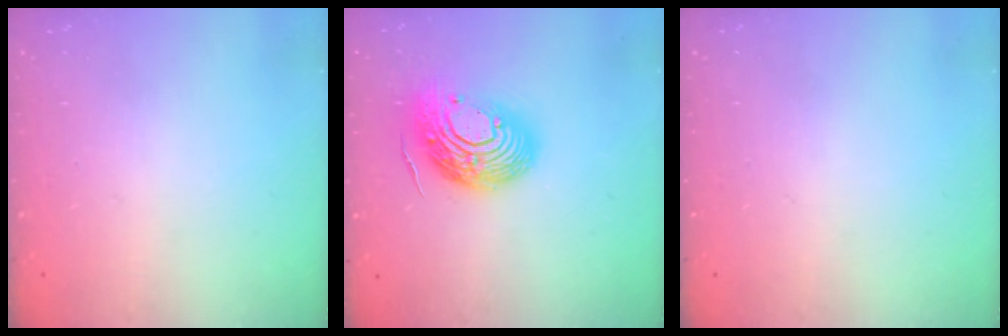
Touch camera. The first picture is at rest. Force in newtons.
{"total": 18.7, "press": 18.7, "slide": 1.6}
{"total": 0.0}